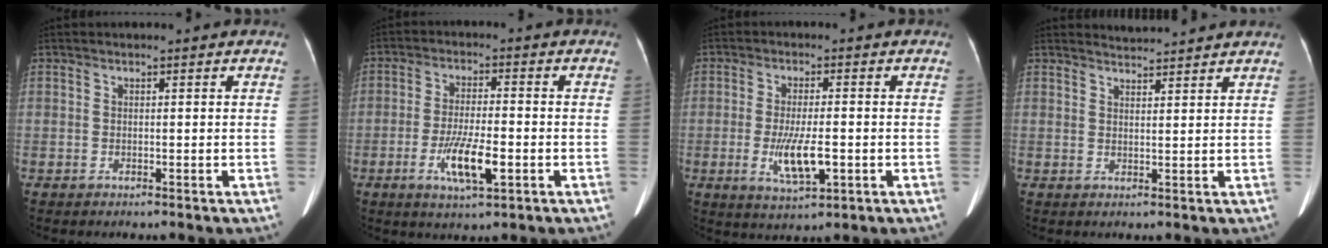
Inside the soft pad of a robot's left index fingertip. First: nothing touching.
{"total": 7.6, "force": [-2.8, 1.5, 6.9], "torque": [-0.135, -0.011, -0.047]}
{"total": 6.7, "force": [-1.6, 1.7, 6.3], "torque": [-0.124, -0.014, -0.024]}
{"total": 3.5, "force": [3.5, -0.2, 0.0], "torque": [-0.010, 0.016, 0.053]}